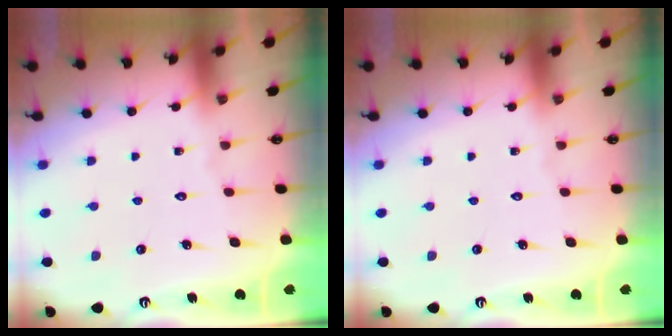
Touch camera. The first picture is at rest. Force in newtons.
{"total": 0.0}